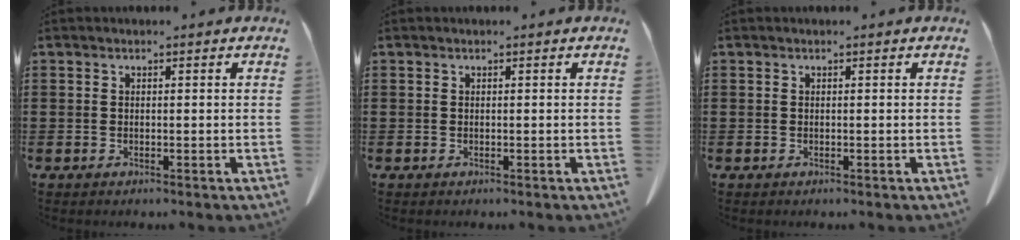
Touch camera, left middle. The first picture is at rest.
{"total": 0.0}
{"total": 0.0}